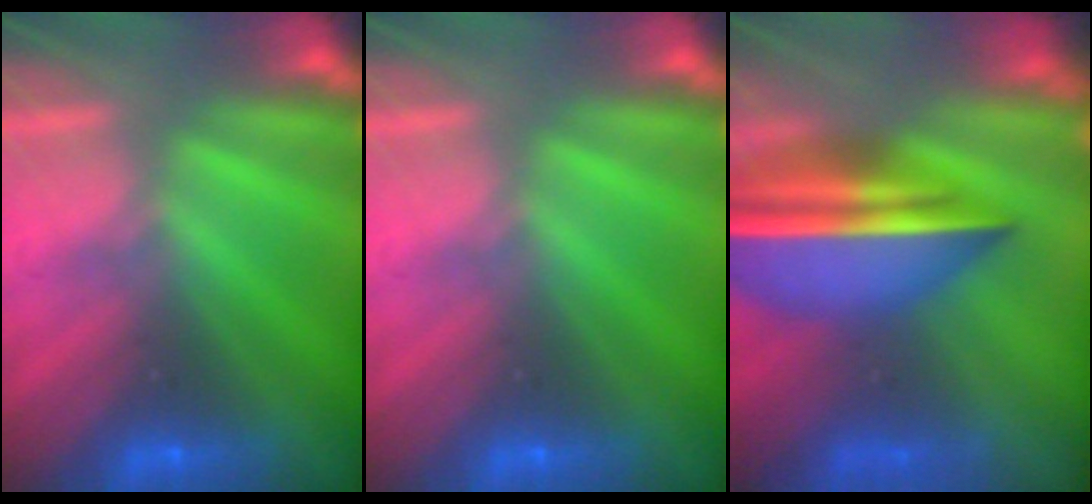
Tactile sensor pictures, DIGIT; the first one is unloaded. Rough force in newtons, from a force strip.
{"total": 0.0}
{"total": 7.1}